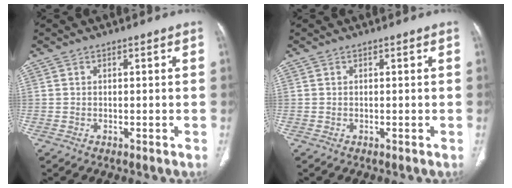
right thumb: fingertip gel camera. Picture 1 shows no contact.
{"total": 0.0}